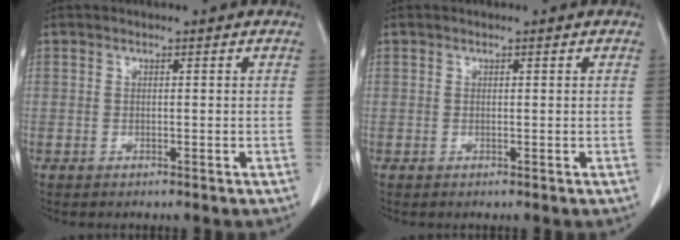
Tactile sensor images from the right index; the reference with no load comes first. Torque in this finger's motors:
{"motor_torque": [-0.17, 0.17, -0.02, -0.01]}